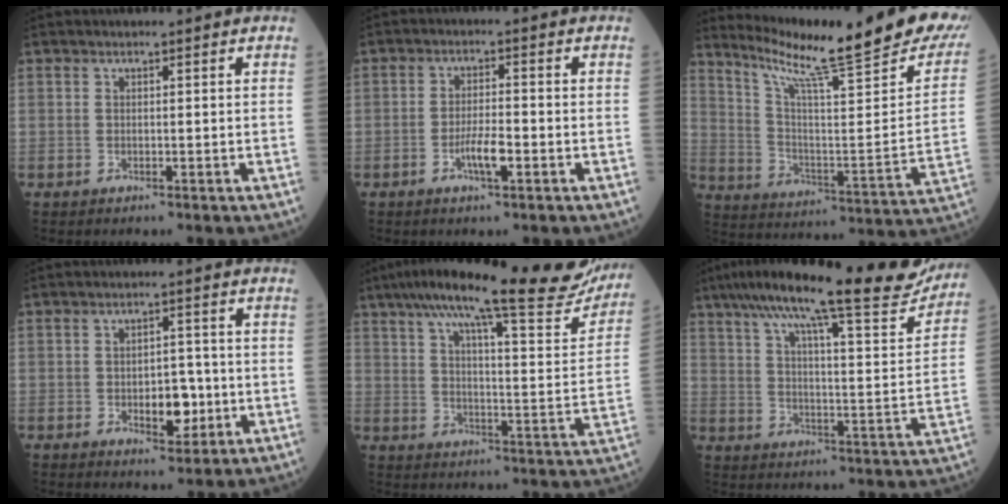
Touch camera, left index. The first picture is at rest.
{"total": 4.0, "force": [-1.7, 0.7, 3.6], "torque": [-0.070, 0.001, -0.032]}
{"total": 27.5, "force": [22.4, 0.7, 16.0], "torque": [-0.254, -0.072, 0.310]}
{"total": 5.4, "force": [-1.3, 2.8, 4.4], "torque": [-0.061, 0.002, -0.014]}
{"total": 26.4, "force": [22.3, 2.9, 13.7], "torque": [-0.213, -0.023, 0.288]}
{"total": 23.6, "force": [19.9, 2.3, 12.5], "torque": [-0.202, -0.010, 0.272]}